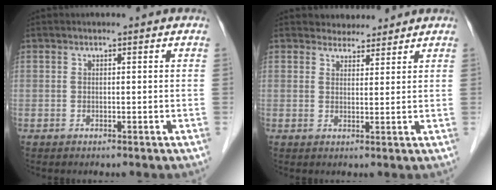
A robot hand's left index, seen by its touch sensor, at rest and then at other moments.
{"total": 3.5, "force": [3.3, 1.3, 0.1], "torque": [-0.001, 0.008, 0.048]}